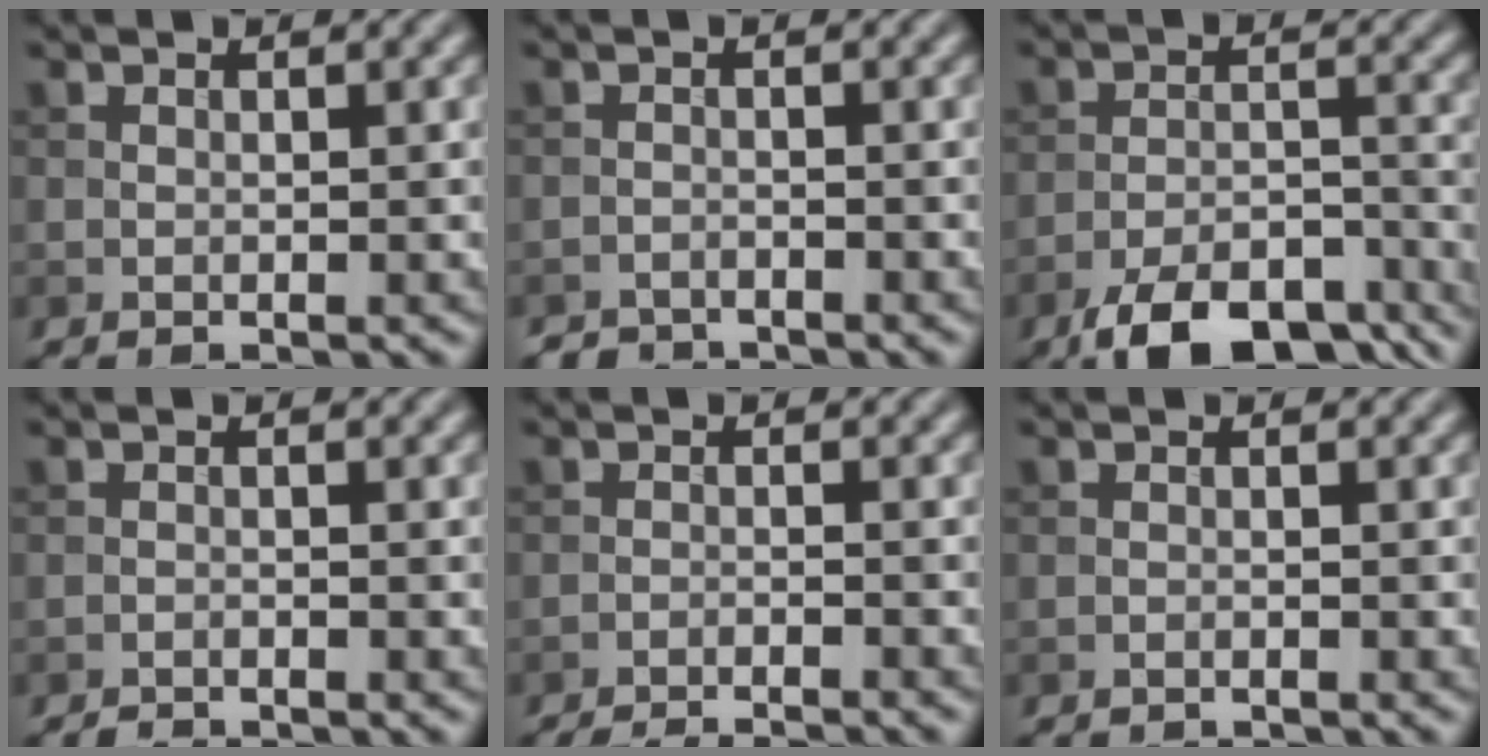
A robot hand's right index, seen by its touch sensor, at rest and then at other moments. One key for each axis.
{"total": 1.9, "fx": -1.8, "fy": 0.5, "fz": -0.1, "tx": 0.005, "ty": 0.000, "tz": -0.034}
{"total": 10.3, "fx": -7.7, "fy": 3.8, "fz": 5.6, "tx": -0.090, "ty": -0.011, "tz": -0.124}
{"total": 1.0, "fx": -0.9, "fy": 0.1, "fz": 0.1, "tx": 0.002, "ty": 0.001, "tz": -0.021}
{"total": 5.5, "fx": -5.2, "fy": 0.7, "fz": 1.9, "tx": -0.030, "ty": -0.012, "tz": -0.080}
{"total": 1.3, "fx": -1.3, "fy": 0.1, "fz": 0.2, "tx": 0.002, "ty": -0.006, "tz": -0.022}